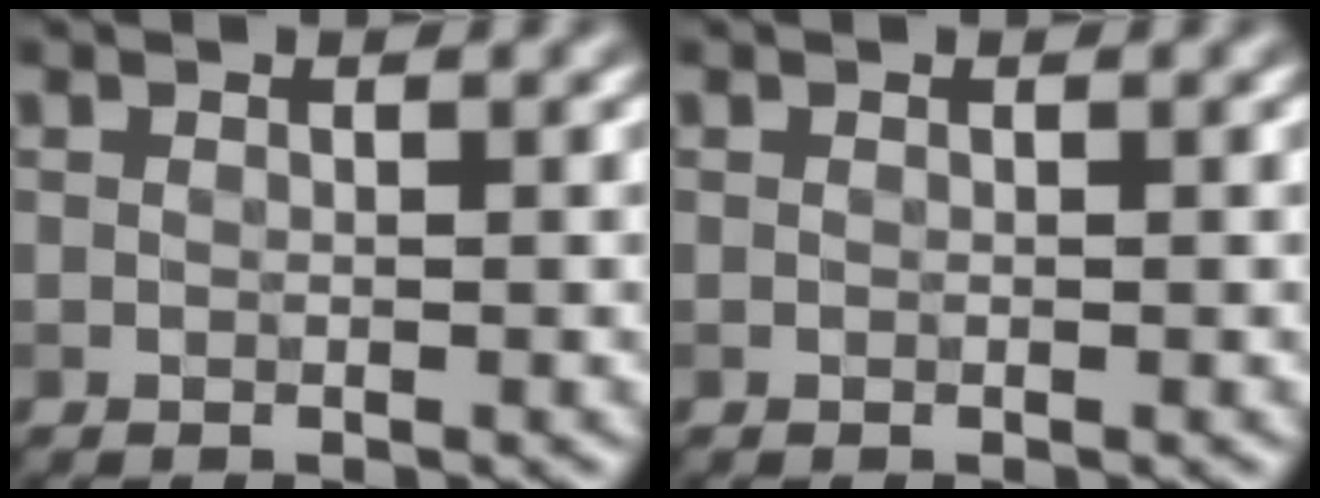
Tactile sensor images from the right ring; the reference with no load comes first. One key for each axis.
{"total": 0.0}